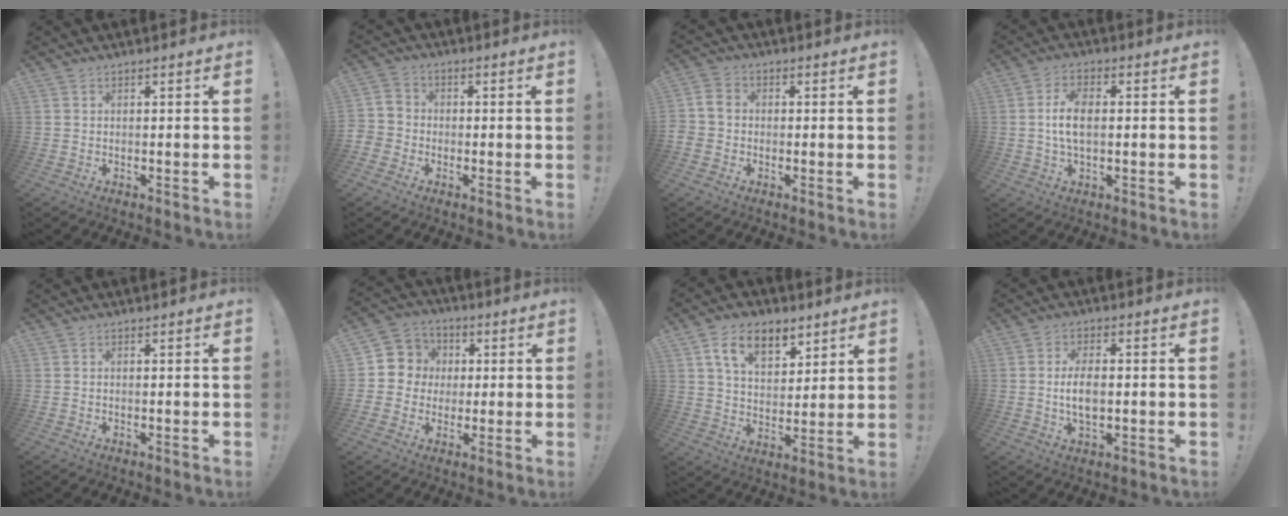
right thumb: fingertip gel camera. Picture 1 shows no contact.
{"total": 4.8, "force": [-2.3, 4.0, 1.1], "torque": [-0.024, 0.023, -0.042]}
{"total": 4.8, "force": [-1.1, 4.1, 2.2], "torque": [-0.044, 0.019, -0.016]}
{"total": 7.6, "force": [0.1, 3.9, 6.6], "torque": [-0.119, 0.003, 0.002]}
{"total": 0.0}
{"total": 8.5, "force": [0.1, 8.4, 1.8], "torque": [-0.029, 0.005, 0.007]}
{"total": 12.8, "force": [7.1, 7.8, 7.3], "torque": [-0.113, -0.026, 0.132]}
{"total": 6.7, "force": [-0.3, 3.3, 5.8], "torque": [-0.105, -0.004, -0.011]}